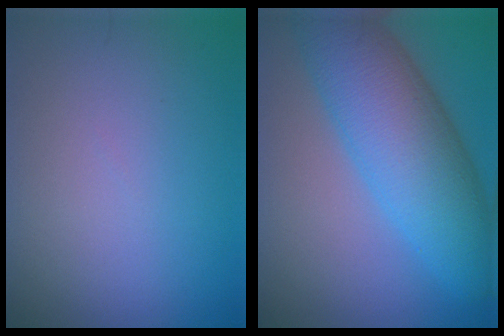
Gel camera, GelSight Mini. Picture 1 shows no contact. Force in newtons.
{"total": 9.6, "press": 9.6, "slide": 0.1}